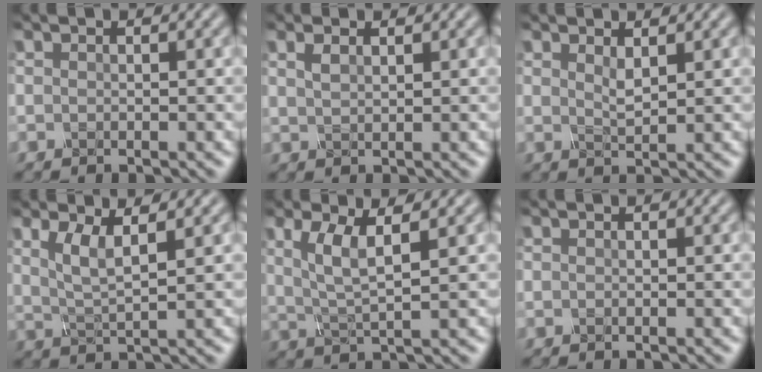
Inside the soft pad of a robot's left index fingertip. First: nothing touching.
{"total": 1.2, "force": [0.6, 0.5, 0.9], "torque": [-0.022, 0.002, 0.014]}
{"total": 1.2, "force": [0.7, 0.3, 1.0], "torque": [-0.023, -0.003, 0.014]}
{"total": 3.5, "force": [1.1, 0.8, 3.3], "torque": [-0.073, -0.006, 0.023]}
{"total": 4.2, "force": [1.0, 1.0, 3.9], "torque": [-0.085, -0.005, 0.024]}
{"total": 0.0}